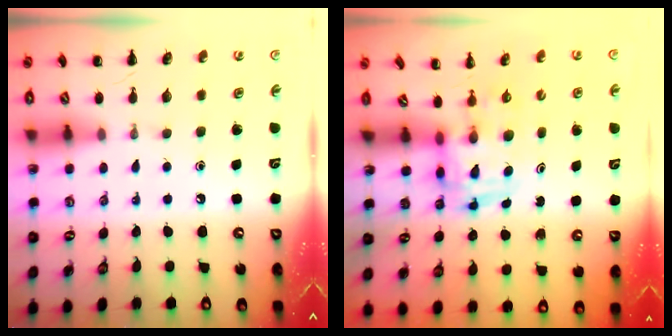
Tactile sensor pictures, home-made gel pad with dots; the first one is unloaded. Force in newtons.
{"total": 3.6, "press": 3.5, "slide": 0.6}